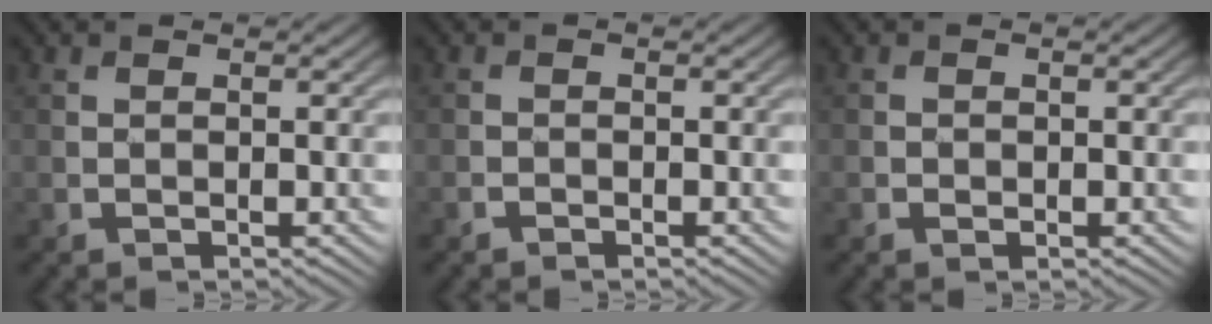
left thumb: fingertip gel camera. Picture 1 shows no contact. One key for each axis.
{"total": 0.7, "fx": -0.6, "fy": 0.3, "fz": 0.1, "tx": -0.002, "ty": -0.004, "tz": -0.011}
{"total": 0.6, "fx": -0.2, "fy": 0.5, "fz": 0.2, "tx": -0.001, "ty": -0.006, "tz": -0.006}